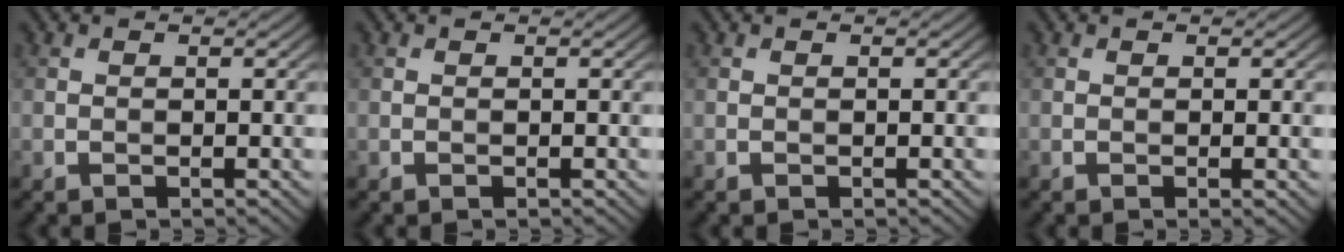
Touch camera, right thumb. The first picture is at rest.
{"total": 0.0}
{"total": 0.0}
{"total": 0.9, "force": [-0.1, 0.0, 0.9], "torque": [-0.015, -0.002, -0.003]}